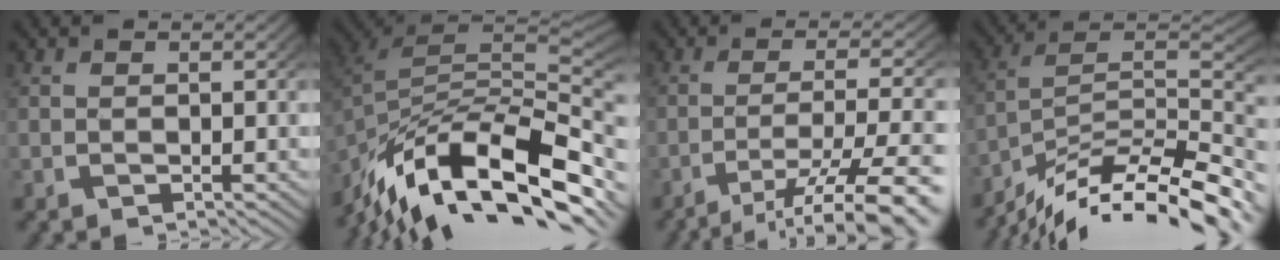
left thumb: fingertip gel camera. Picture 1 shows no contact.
{"total": 17.9, "force": [-7.1, 10.7, 12.5], "torque": [-0.230, -0.044, -0.088]}
{"total": 9.3, "force": [-5.1, 3.8, 6.9], "torque": [-0.120, -0.035, -0.056]}
{"total": 14.9, "force": [-6.9, 8.7, 9.9], "torque": [-0.156, -0.029, -0.096]}